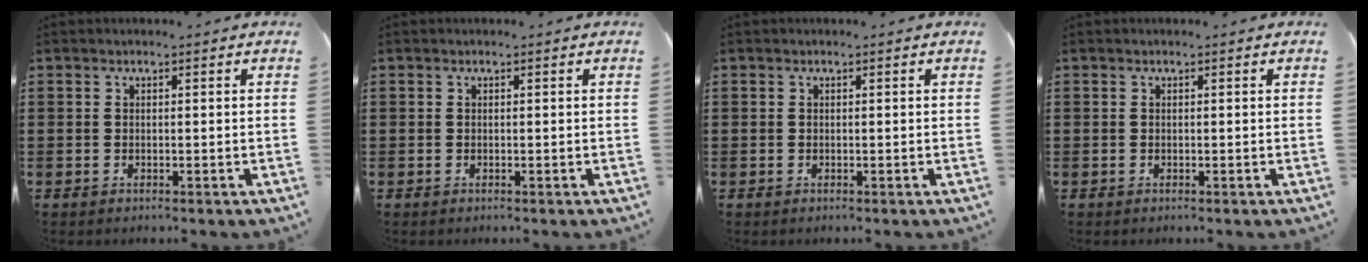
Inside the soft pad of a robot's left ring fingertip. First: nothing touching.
{"total": 0.0}
{"total": 0.0}
{"total": 0.0}